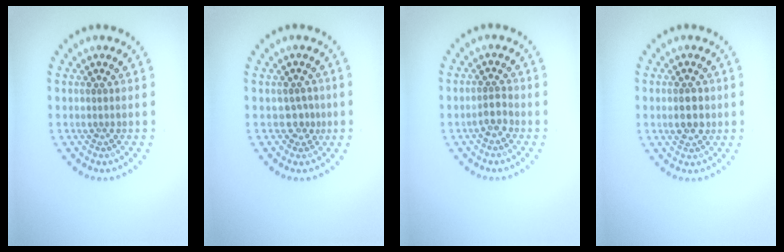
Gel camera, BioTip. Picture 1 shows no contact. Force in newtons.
{"total": 1.7, "press": 1.4, "slide": 1.0}
{"total": 1.6, "press": 1.4, "slide": 0.9}
{"total": 2.7, "press": 2.7, "slide": 0.1}